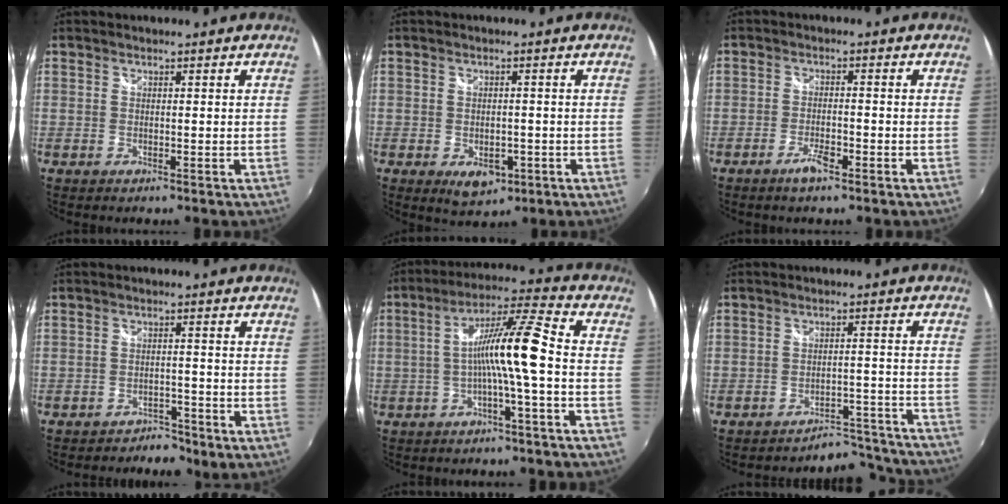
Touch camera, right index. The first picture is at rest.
{"total": 5.9, "force": [-2.2, 3.9, 3.8], "torque": [-0.068, -0.017, -0.026]}
{"total": 3.4, "force": [-2.2, 0.8, 2.5], "torque": [-0.058, -0.003, -0.044]}
{"total": 4.1, "force": [-3.5, 2.0, 0.6], "torque": [-0.018, 0.003, -0.049]}
{"total": 10.9, "force": [-1.9, -0.4, 10.8], "torque": [-0.202, 0.017, -0.035]}
{"total": 12.4, "force": [-12.1, 2.8, 0.6], "torque": [0.001, 0.038, -0.147]}